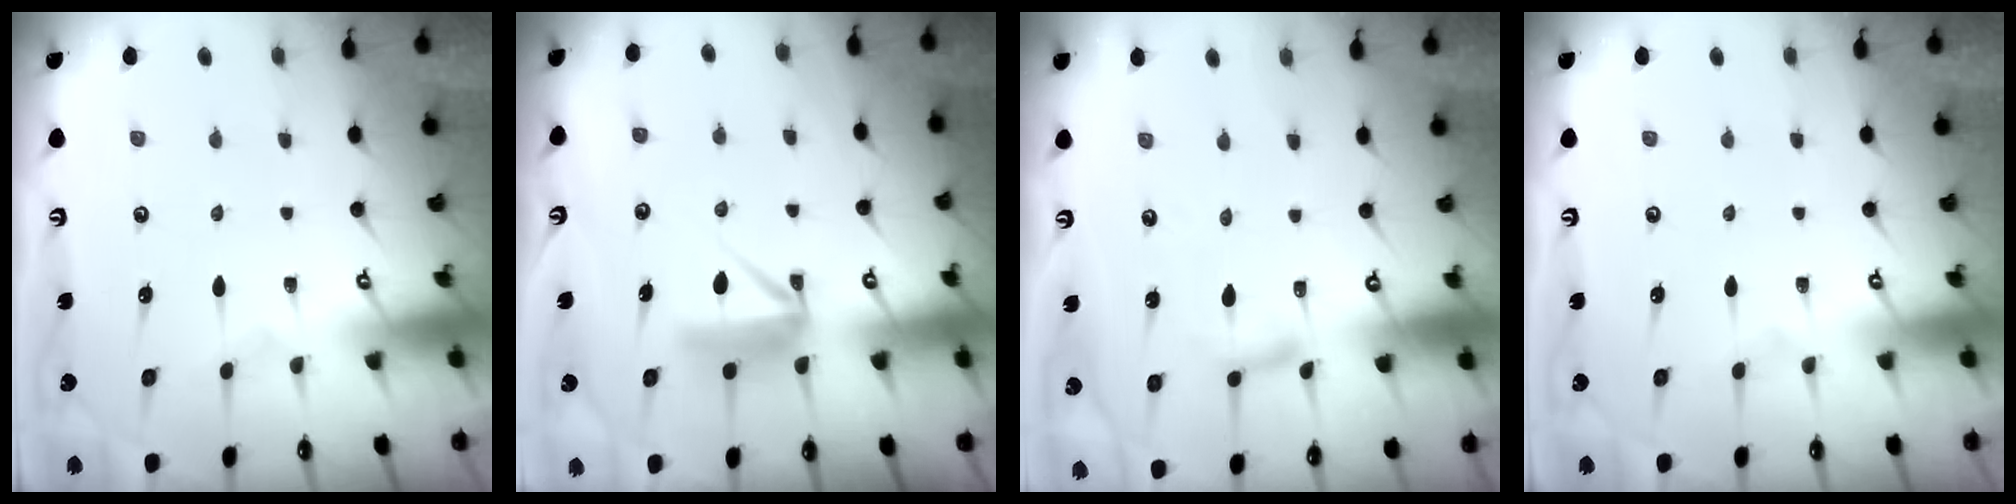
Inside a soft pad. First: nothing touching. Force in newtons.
{"total": 8.0, "press": 8.0, "slide": 0.4}
{"total": 3.5, "press": 3.5, "slide": 0.3}
{"total": 0.0}